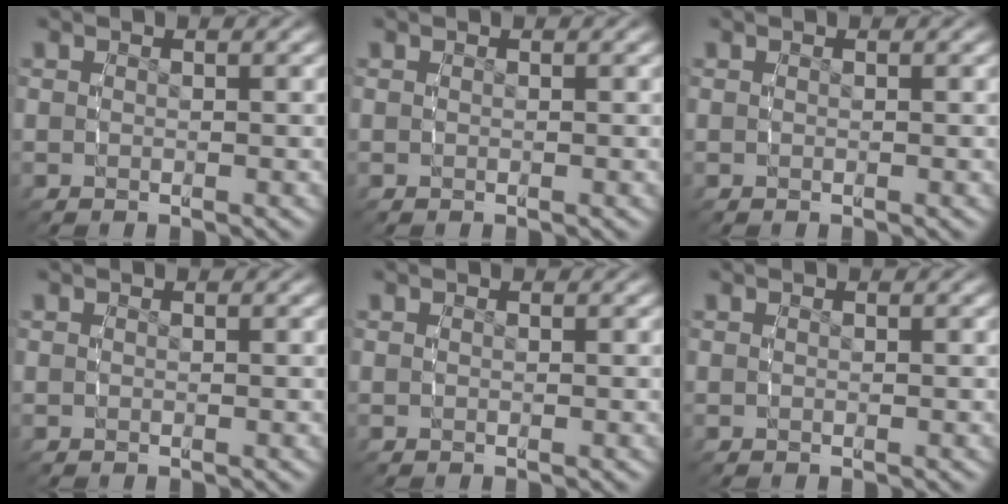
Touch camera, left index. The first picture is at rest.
{"total": 0.0}
{"total": 0.0}
{"total": 0.0}
{"total": 0.0}
{"total": 0.0}